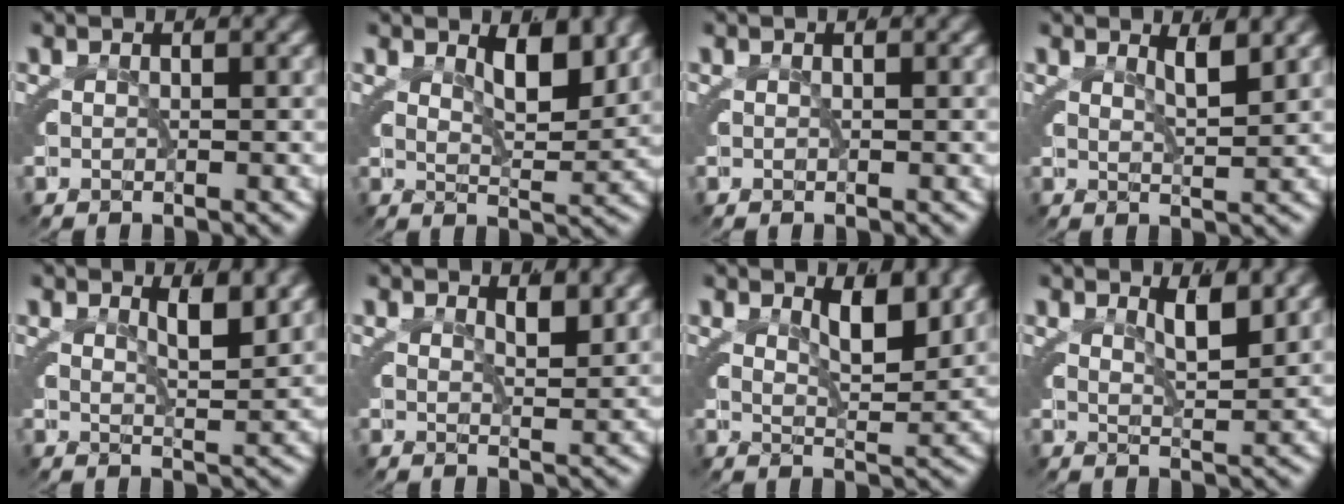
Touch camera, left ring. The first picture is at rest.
{"total": 3.3, "force": [2.1, 1.0, 2.3], "torque": [-0.034, -0.004, 0.034]}
{"total": 0.0}
{"total": 1.4, "force": [0.9, -1.1, 0.4], "torque": [-0.001, -0.001, 0.016]}
{"total": 1.7, "force": [1.2, -0.9, 0.8], "torque": [-0.004, -0.001, 0.021]}
{"total": 1.2, "force": [0.9, -0.8, 0.2], "torque": [0.005, -0.003, 0.017]}
{"total": 2.6, "force": [1.7, 0.5, 1.8], "torque": [-0.025, -0.003, 0.029]}
{"total": 1.5, "force": [1.1, -0.5, 0.9], "torque": [-0.011, -0.001, 0.020]}